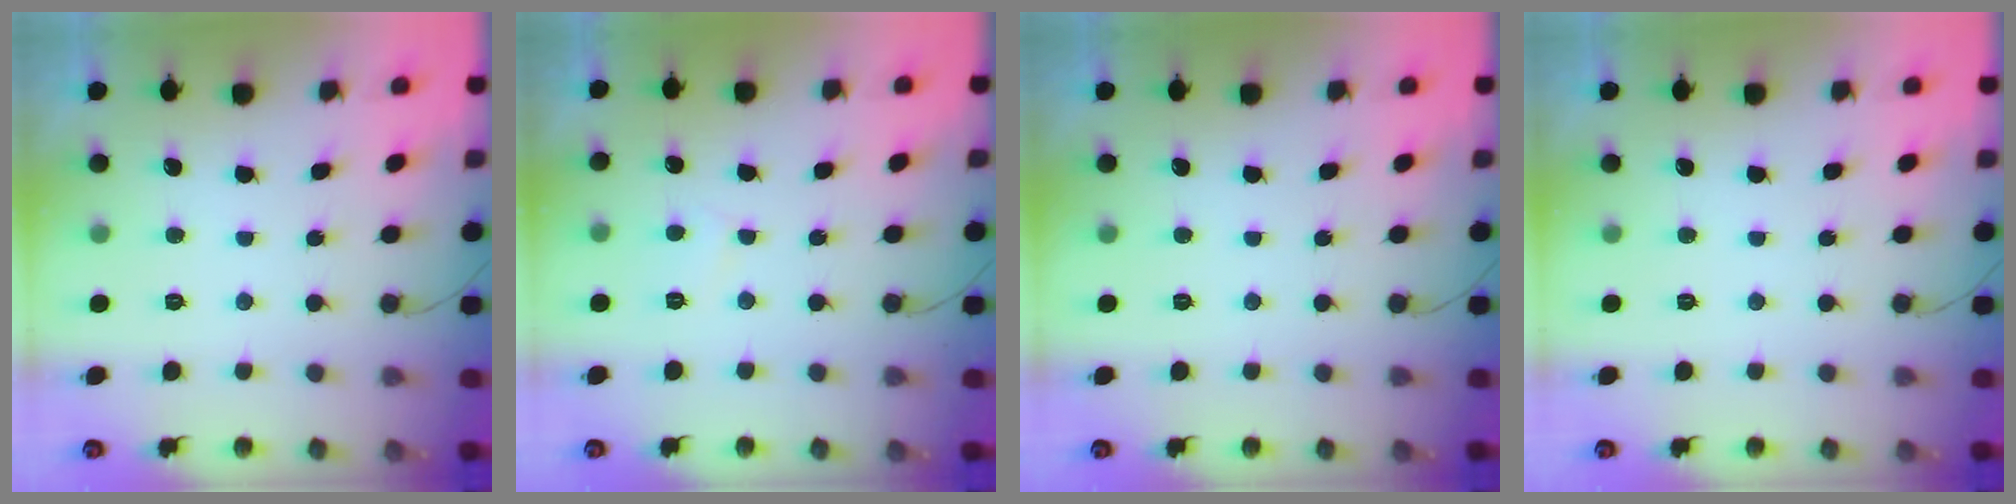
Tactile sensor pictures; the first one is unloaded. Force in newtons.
{"total": 2.8, "press": 2.8, "slide": 0.3}
{"total": 0.0}
{"total": 0.0}